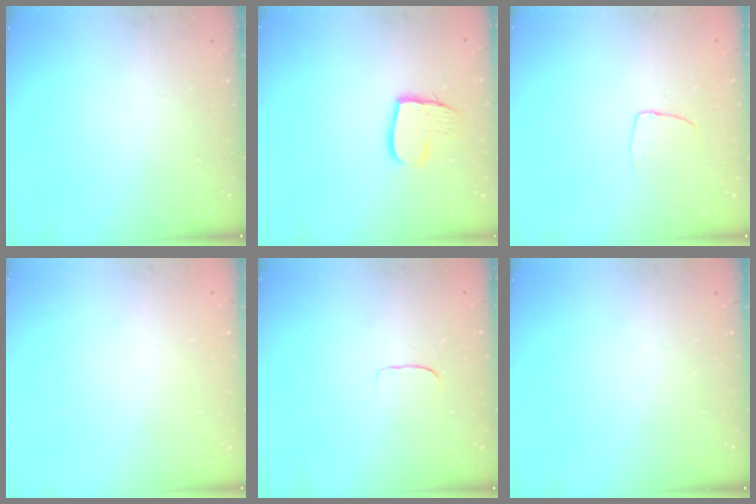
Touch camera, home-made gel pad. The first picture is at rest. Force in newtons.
{"total": 10.7, "press": 10.6, "slide": 0.8}
{"total": 4.3, "press": 4.3, "slide": 0.3}
{"total": 0.0}
{"total": 4.9, "press": 4.9, "slide": 0.5}
{"total": 0.0}